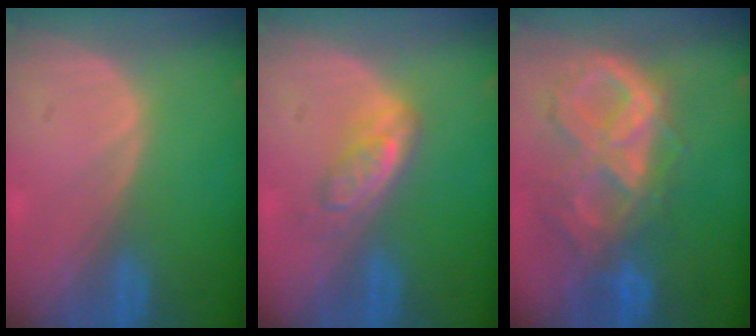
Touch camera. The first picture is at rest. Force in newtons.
{"total": 4.5, "press": 4.4, "slide": 1.1}
{"total": 10.5, "press": 8.8, "slide": 5.7}